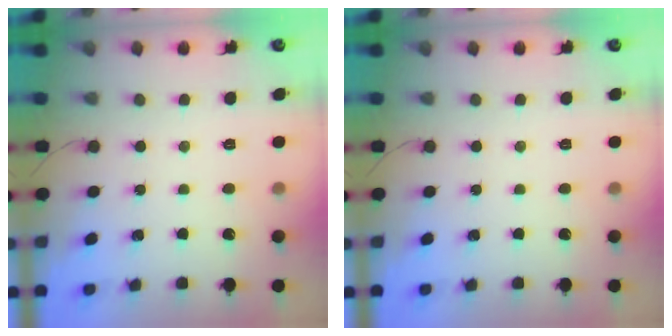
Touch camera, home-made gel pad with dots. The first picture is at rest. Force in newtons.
{"total": 0.0}